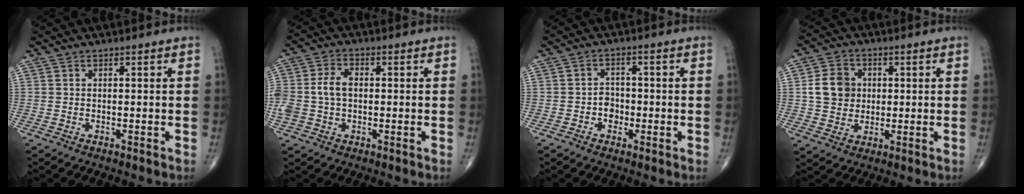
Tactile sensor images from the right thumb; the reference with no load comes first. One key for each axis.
{"total": 7.6, "fx": -0.2, "fy": 5.3, "fz": 5.5, "tx": -0.125, "ty": 0.024, "tz": -0.004}
{"total": 3.2, "fx": -1.0, "fy": 2.6, "fz": 1.4, "tx": -0.001, "ty": 0.009, "tz": -0.024}
{"total": 8.4, "fx": 0.9, "fy": 7.0, "fz": 4.5, "tx": -0.061, "ty": 0.004, "tz": 0.012}